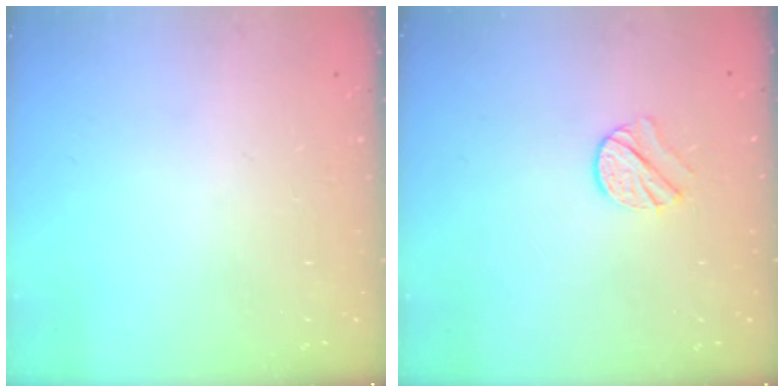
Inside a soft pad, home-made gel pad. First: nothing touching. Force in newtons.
{"total": 7.3, "press": 7.3, "slide": 0.1}